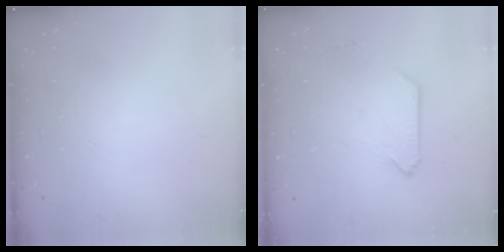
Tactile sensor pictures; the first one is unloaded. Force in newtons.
{"total": 0.8, "press": 0.7, "slide": 0.3}